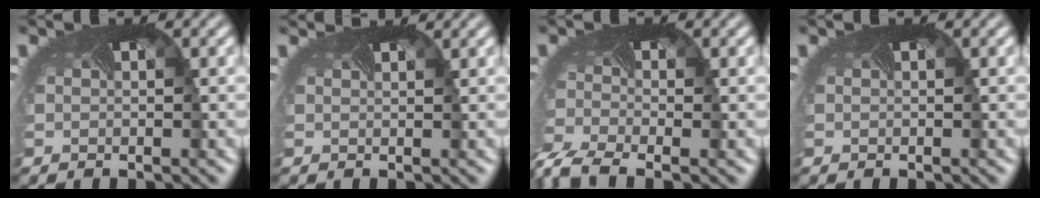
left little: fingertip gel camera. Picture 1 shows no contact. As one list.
[{"total": 1.4, "force": [1.4, -0.1, 0.0], "torque": [-0.002, 0.001, 0.016]}, {"total": 5.0, "force": [-3.9, 1.6, 2.7], "torque": [-0.075, -0.027, -0.084]}, {"total": 0.0}]